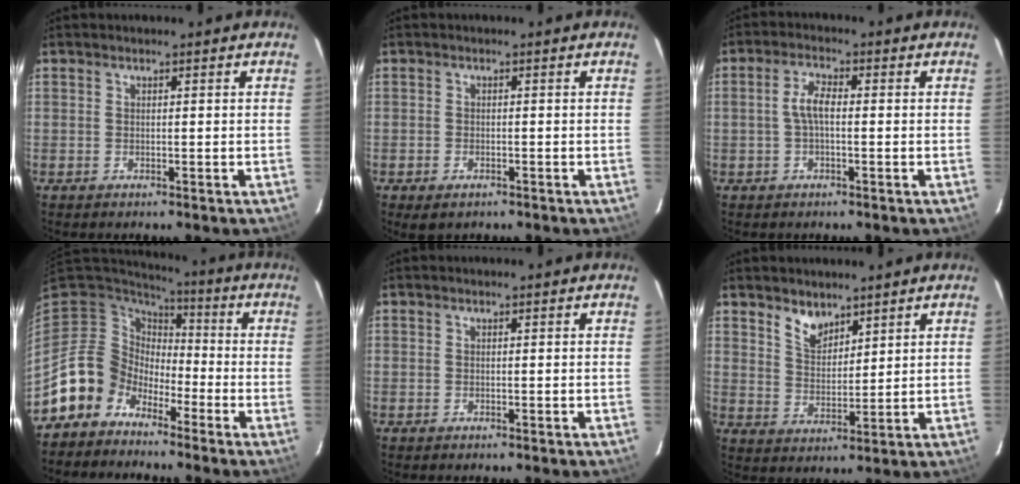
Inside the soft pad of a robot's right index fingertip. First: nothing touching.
{"total": 2.6, "force": [-1.6, 1.6, 1.4], "torque": [-0.028, -0.006, -0.025]}
{"total": 3.9, "force": [-0.3, 1.5, 3.6], "torque": [-0.075, 0.010, -0.005]}
{"total": 9.1, "force": [-6.0, 6.8, 0.1], "torque": [-0.015, 0.035, -0.121]}
{"total": 0.0}
{"total": 5.5, "force": [4.2, 2.7, 2.2], "torque": [-0.034, 0.003, 0.082]}